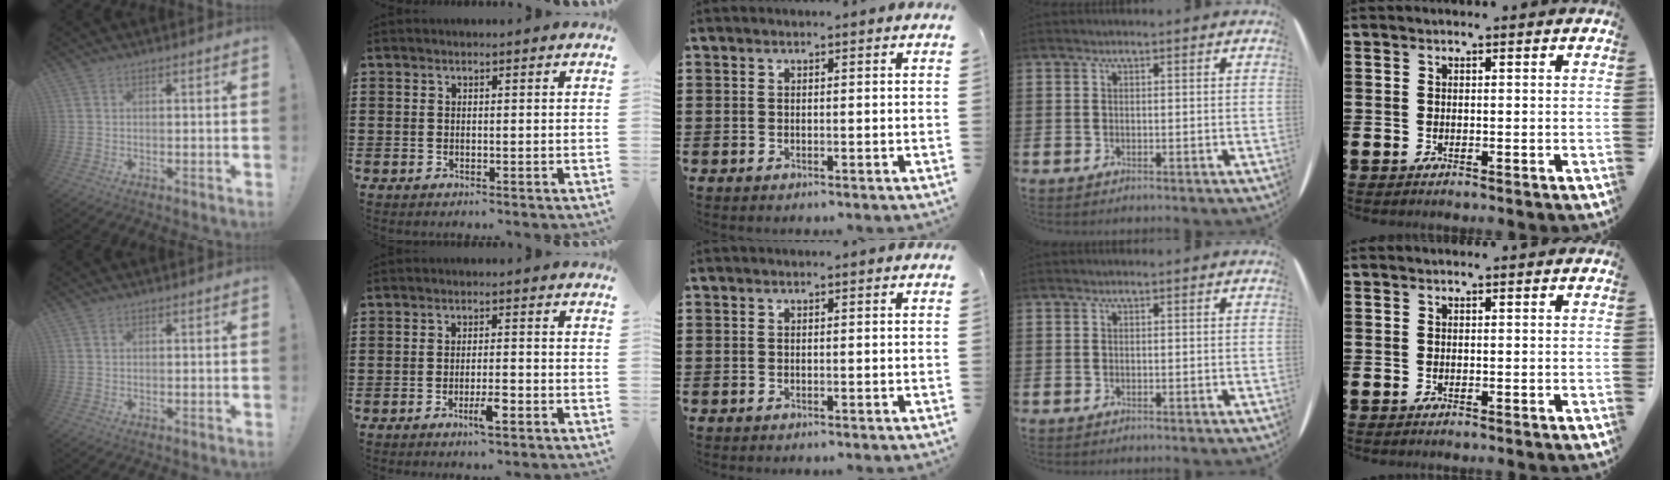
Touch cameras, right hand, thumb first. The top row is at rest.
{"thumb": {"total": 0.6, "force": [0.4, 0.4, 0.2], "torque": [-0.004, 0.001, 0.008]}, "index": {"total": 3.7, "force": [-1.8, 0.6, 3.2], "torque": [-0.058, -0.004, -0.033]}}